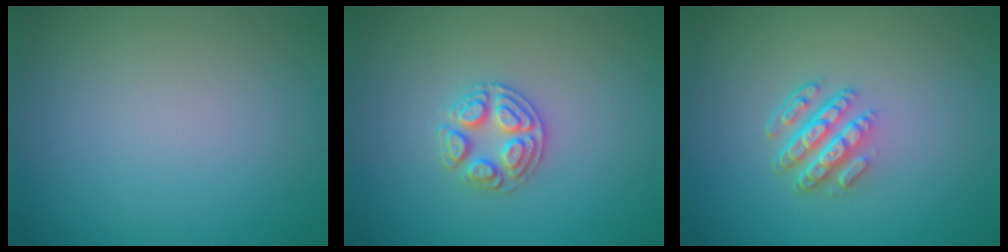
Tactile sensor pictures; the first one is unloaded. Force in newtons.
{"total": 2.7, "press": 2.6, "slide": 0.7}
{"total": 4.4, "press": 3.1, "slide": 3.1}